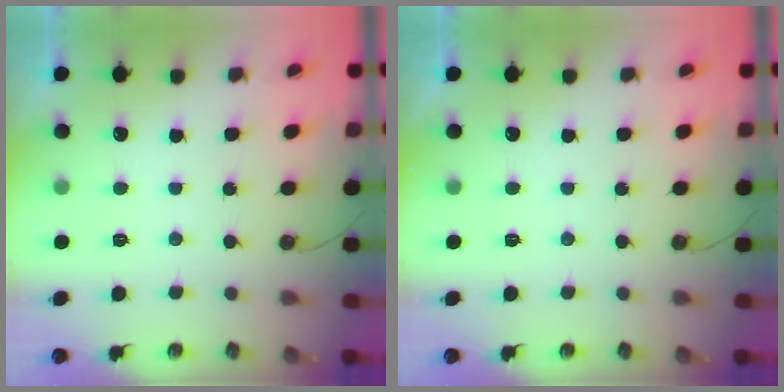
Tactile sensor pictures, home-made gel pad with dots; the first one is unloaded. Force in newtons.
{"total": 0.0}